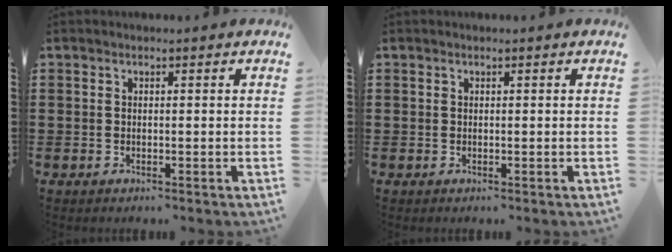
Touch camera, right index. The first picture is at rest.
{"total": 0.0}